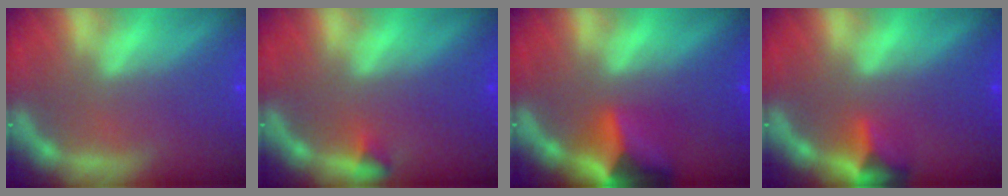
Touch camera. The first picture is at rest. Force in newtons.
{"total": 0.9}
{"total": 5.9}
{"total": 2.9}